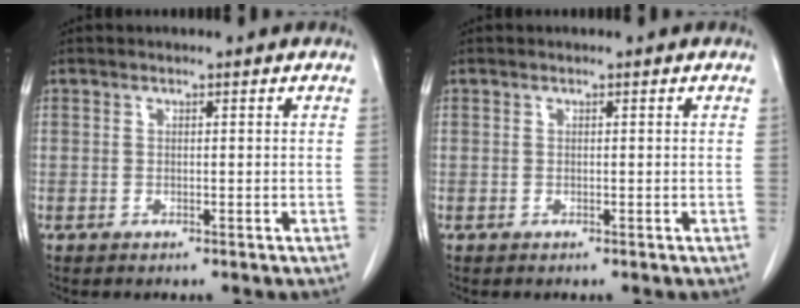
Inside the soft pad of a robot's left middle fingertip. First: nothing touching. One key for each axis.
{"total": 0.0}